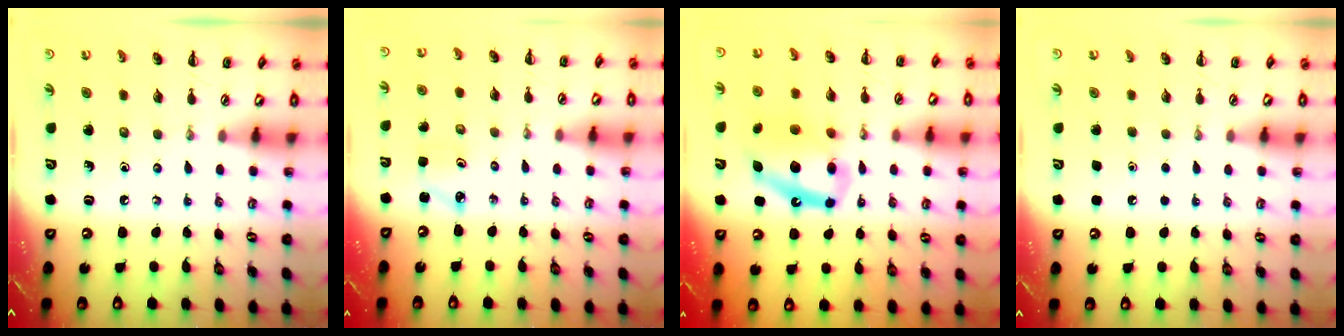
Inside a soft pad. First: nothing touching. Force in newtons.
{"total": 1.9, "press": 1.9, "slide": 0.4}
{"total": 13.5, "press": 13.1, "slide": 3.4}
{"total": 1.6, "press": 1.6, "slide": 0.1}